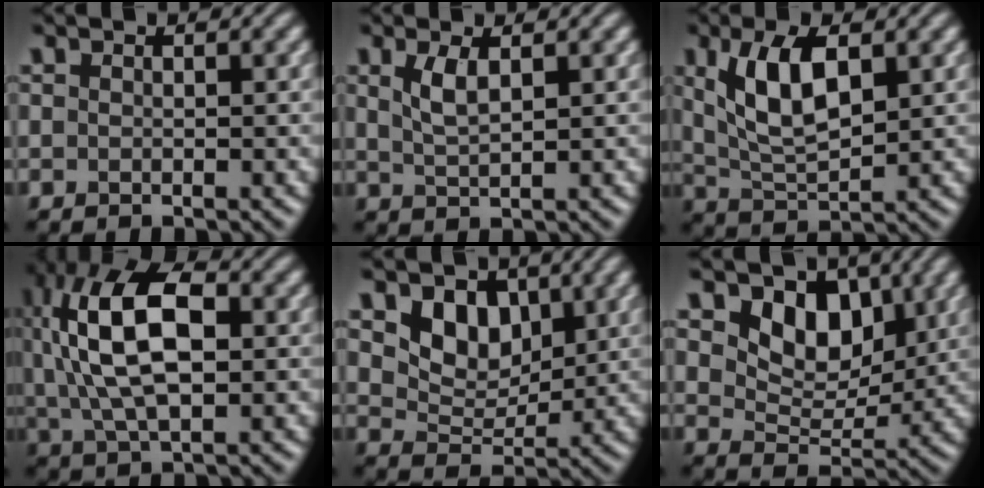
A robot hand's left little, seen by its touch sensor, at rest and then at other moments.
{"total": 2.4, "force": [1.0, 0.9, 2.0], "torque": [-0.045, -0.001, 0.023]}
{"total": 6.4, "force": [2.0, 2.9, 5.4], "torque": [-0.109, 0.002, 0.041]}
{"total": 12.0, "force": [2.1, 6.1, 10.1], "torque": [-0.201, 0.019, 0.032]}
{"total": 4.8, "force": [2.3, 3.3, 2.5], "torque": [-0.053, -0.021, 0.045]}
{"total": 5.3, "force": [2.4, 3.5, 3.2], "torque": [-0.058, -0.014, 0.034]}